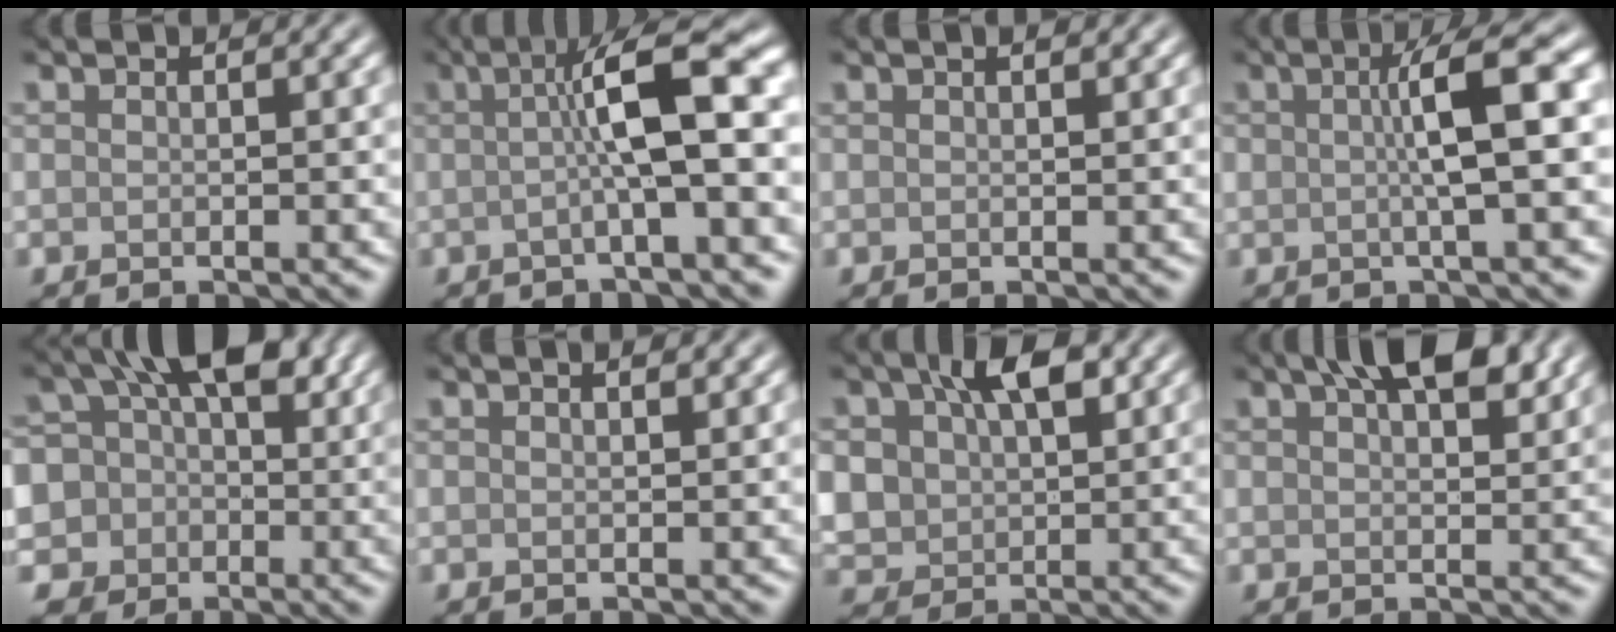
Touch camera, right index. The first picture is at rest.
{"total": 7.3, "force": [0.1, 1.3, 7.2], "torque": [-0.110, 0.019, -0.009]}
{"total": 0.9, "force": [0.6, 0.3, 0.6], "torque": [-0.010, 0.002, 0.011]}
{"total": 5.0, "force": [0.6, 0.7, 5.0], "torque": [-0.080, 0.012, 0.006]}
{"total": 11.1, "force": [0.8, 9.6, 5.5], "torque": [-0.077, 0.034, -0.022]}
{"total": 1.2, "force": [0.8, 0.4, 0.8], "torque": [-0.013, 0.002, 0.015]}
{"total": 9.1, "force": [2.6, 6.3, 6.0], "torque": [-0.123, 0.004, 0.048]}
{"total": 6.5, "force": [3.8, 2.7, 4.5], "torque": [-0.064, 0.013, 0.058]}